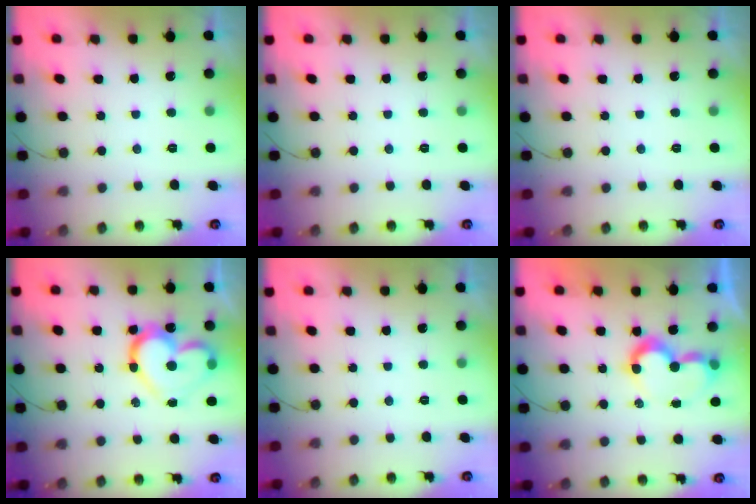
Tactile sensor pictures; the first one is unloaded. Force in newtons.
{"total": 0.0}
{"total": 0.0}
{"total": 16.8, "press": 16.8, "slide": 1.4}
{"total": 0.0}
{"total": 9.4, "press": 9.3, "slide": 1.2}